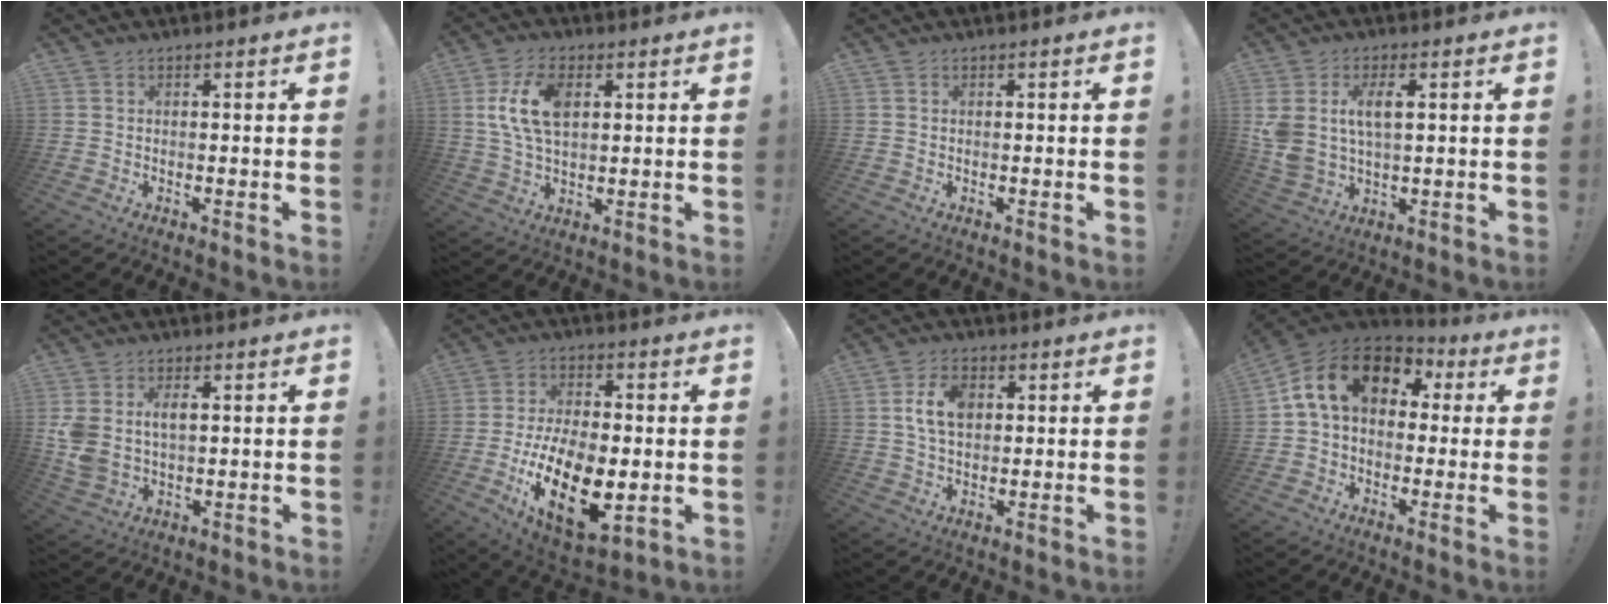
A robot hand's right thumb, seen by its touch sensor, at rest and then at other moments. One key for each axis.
{"total": 12.1, "fx": 3.0, "fy": 6.9, "fz": 9.5, "tx": -0.188, "ty": 0.000, "tz": 0.052}
{"total": 0.0}
{"total": 9.2, "fx": 2.9, "fy": 5.1, "fz": 7.1, "tx": -0.152, "ty": -0.006, "tz": 0.052}
{"total": 7.1, "fx": 1.9, "fy": 4.5, "fz": 5.1, "tx": -0.106, "ty": -0.003, "tz": 0.033}
{"total": 20.6, "fx": -5.2, "fy": 10.7, "fz": 16.9, "tx": -0.301, "ty": 0.018, "tz": -0.075}
{"total": 8.4, "fx": 1.8, "fy": 5.5, "fz": 6.2, "tx": -0.103, "ty": 0.004, "tz": 0.031}
{"total": 16.1, "fx": 4.7, "fy": 10.5, "fz": 11.4, "tx": -0.197, "ty": 0.006, "tz": 0.081}